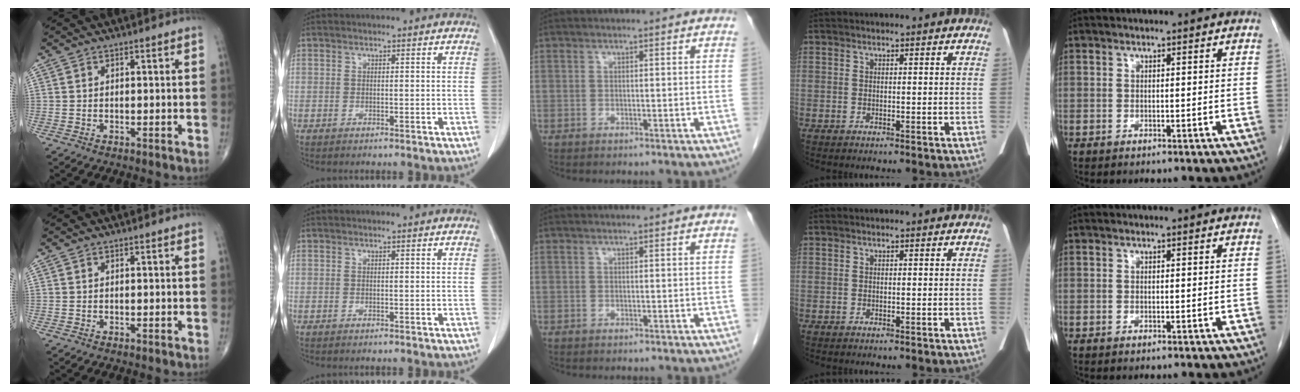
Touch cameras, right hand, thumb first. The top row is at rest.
{}